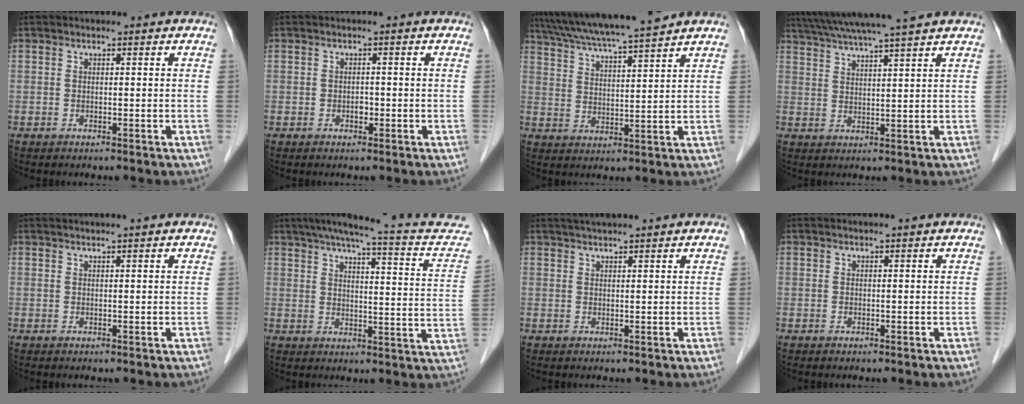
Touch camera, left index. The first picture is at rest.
{"total": 1.1, "force": [-0.6, 0.7, 0.5], "torque": [-0.012, -0.001, -0.010]}
{"total": 13.6, "force": [12.0, -0.7, 6.3], "torque": [-0.120, 0.017, 0.190]}
{"total": 13.4, "force": [11.6, -0.6, 6.6], "torque": [-0.122, 0.026, 0.170]}
{"total": 3.6, "force": [3.1, -0.5, 1.6], "torque": [-0.018, 0.022, 0.043]}
{"total": 20.2, "force": [17.7, 0.6, 9.6], "torque": [-0.134, -0.035, 0.202]}
{"total": 4.8, "force": [4.2, -0.4, 2.4], "torque": [-0.035, 0.031, 0.065]}
{"total": 1.0, "force": [0.9, -0.1, 0.5], "torque": [-0.008, 0.007, 0.015]}